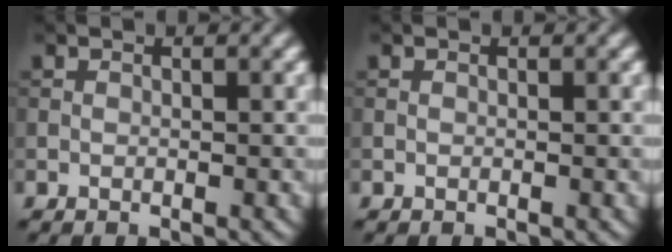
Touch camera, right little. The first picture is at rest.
{"total": 0.0}